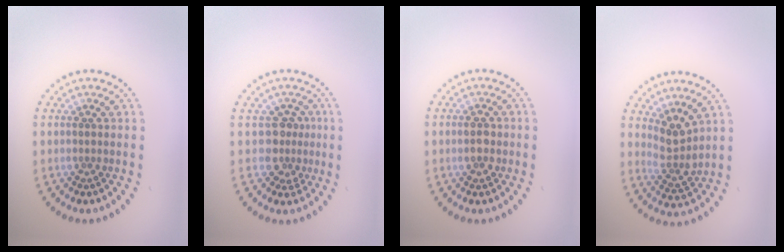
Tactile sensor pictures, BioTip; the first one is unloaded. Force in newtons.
{"total": 2.6, "press": 2.0, "slide": 1.7}
{"total": 1.7, "press": 1.7, "slide": 0.2}
{"total": 2.8, "press": 2.2, "slide": 1.7}